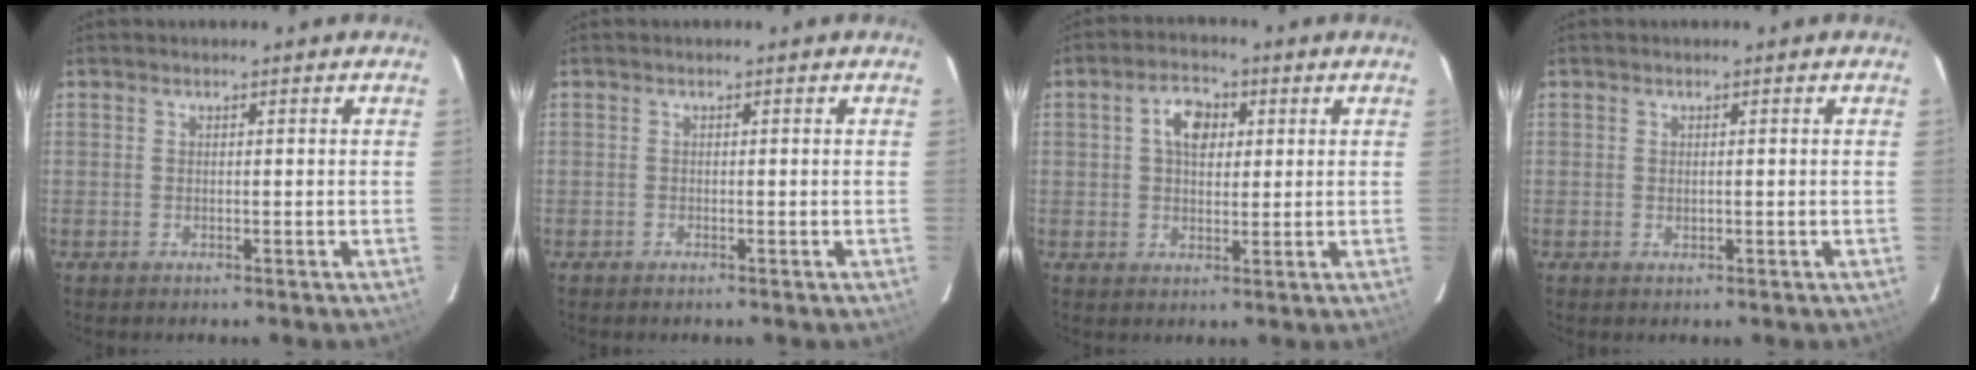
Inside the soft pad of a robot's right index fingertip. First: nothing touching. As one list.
[{"total": 0.0}, {"total": 5.8, "force": [1.6, 3.8, 4.1], "torque": [-0.071, 0.019, 0.030]}, {"total": 0.8, "force": [0.0, 0.5, 0.6], "torque": [-0.011, 0.000, 0.002]}]